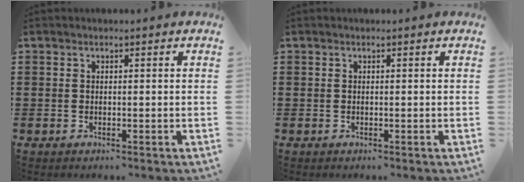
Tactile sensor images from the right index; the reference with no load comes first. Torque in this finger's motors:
{"motor_torque": [0.00, 0.00, 0.00, 0.00]}